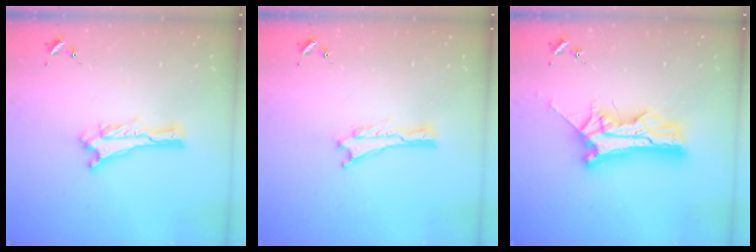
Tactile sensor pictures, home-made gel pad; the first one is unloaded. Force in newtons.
{"total": 0.0}
{"total": 12.6, "press": 12.6, "slide": 1.2}